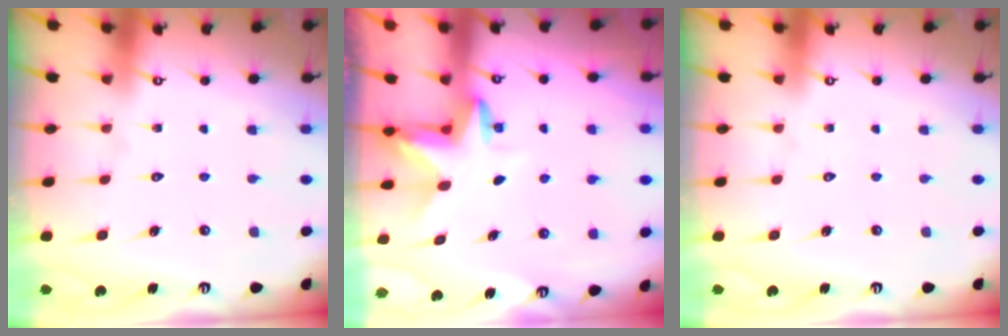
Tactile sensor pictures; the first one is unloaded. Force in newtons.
{"total": 3.2, "press": 3.2, "slide": 0.2}
{"total": 0.0}